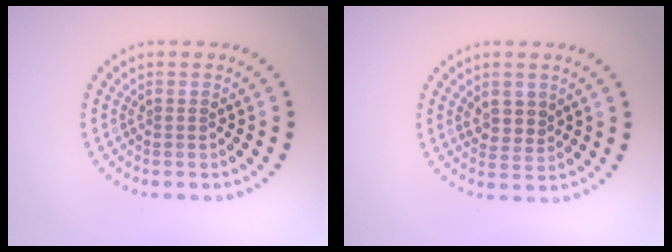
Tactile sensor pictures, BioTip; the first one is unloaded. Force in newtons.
{"total": 2.1, "press": 1.9, "slide": 0.8}